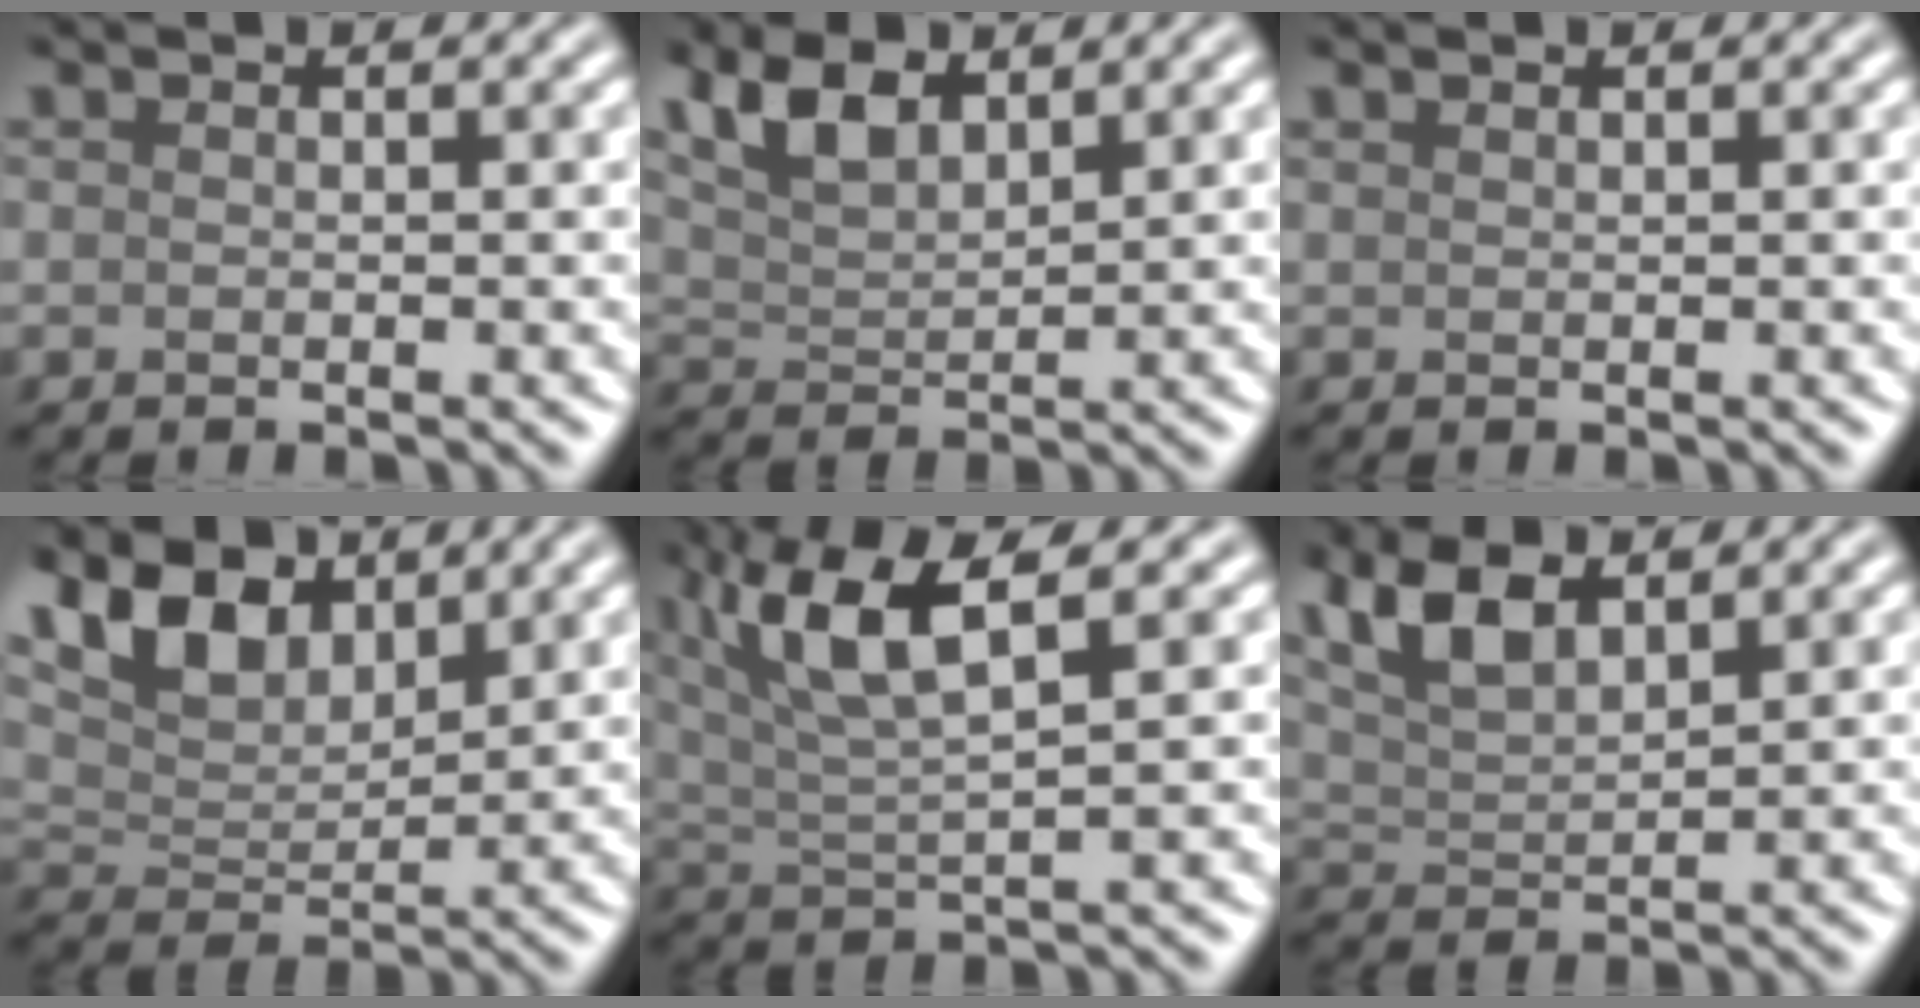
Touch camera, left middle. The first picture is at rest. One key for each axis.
{"total": 5.0, "fx": 3.3, "fy": 2.2, "fz": 3.1, "tx": -0.074, "ty": 0.006, "tz": 0.066}
{"total": 0.0}
{"total": 6.9, "fx": 4.4, "fy": 3.6, "fz": 3.9, "tx": -0.091, "ty": 0.005, "tz": 0.076}
{"total": 7.0, "fx": 3.1, "fy": 1.9, "fz": 6.0, "tx": -0.120, "ty": 0.012, "tz": 0.063}
{"total": 5.7, "fx": 3.5, "fy": 2.3, "fz": 3.9, "tx": -0.095, "ty": 0.010, "tz": 0.067}